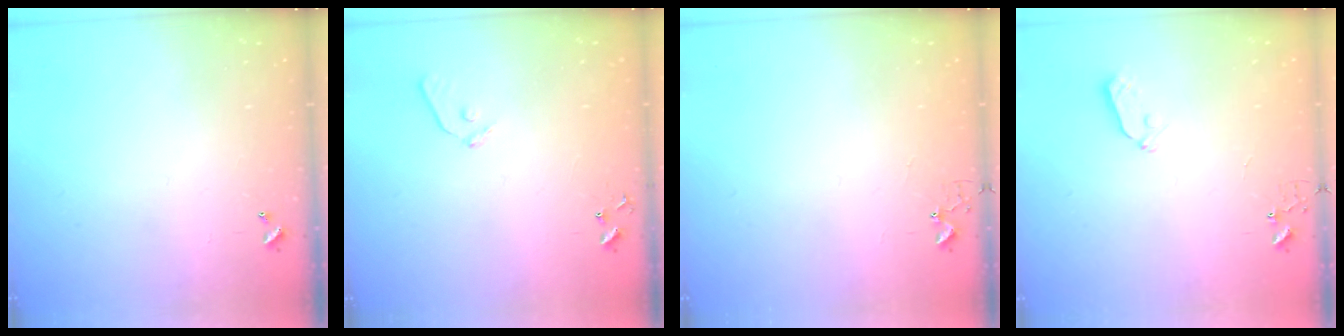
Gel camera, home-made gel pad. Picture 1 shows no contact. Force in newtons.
{"total": 7.4, "press": 7.4, "slide": 0.6}
{"total": 2.7, "press": 2.7, "slide": 0.2}
{"total": 3.9, "press": 3.8, "slide": 0.6}